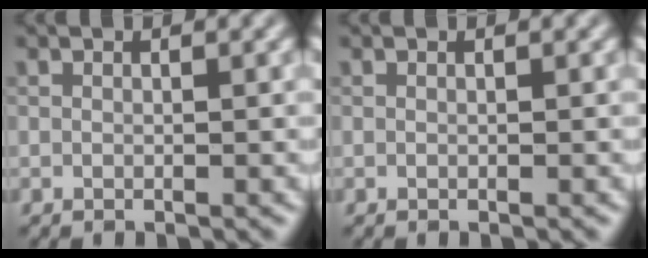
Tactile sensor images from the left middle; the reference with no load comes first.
{"total": 0.0}